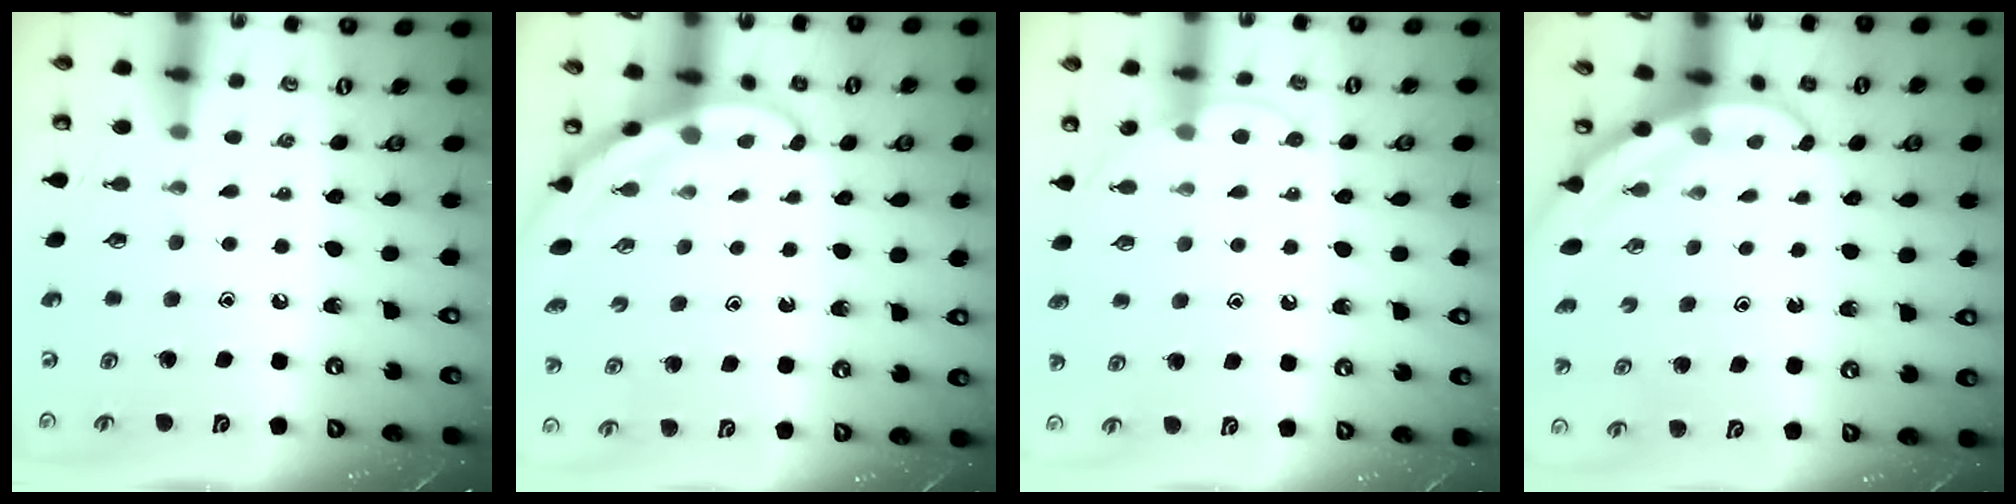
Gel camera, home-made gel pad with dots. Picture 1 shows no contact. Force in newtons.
{"total": 3.1, "press": 3.1, "slide": 0.1}
{"total": 8.2, "press": 8.2, "slide": 0.5}
{"total": 3.5, "press": 3.5, "slide": 0.1}